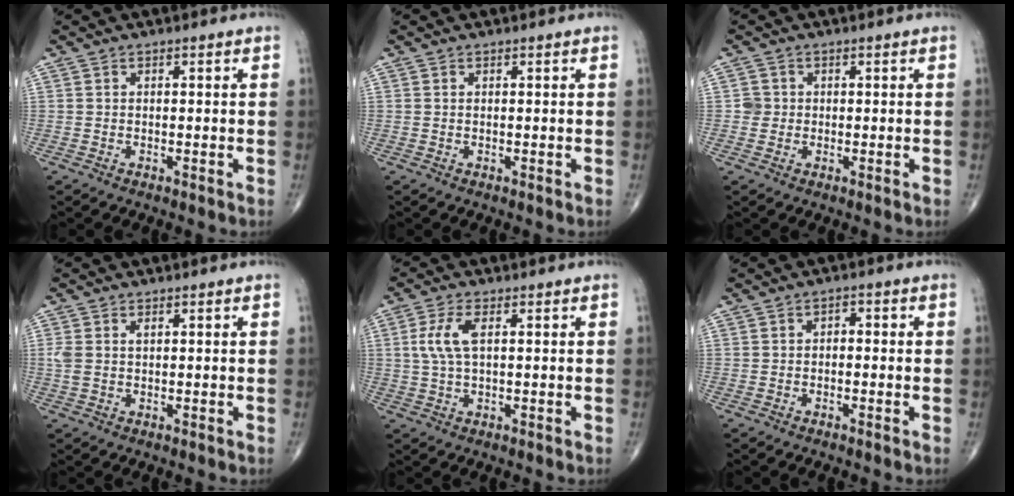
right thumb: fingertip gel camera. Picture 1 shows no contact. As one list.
[{"total": 0.0}, {"total": 1.8, "force": [0.0, 1.8, 0.2], "torque": [0.009, 0.005, -0.003]}, {"total": 2.7, "force": [0.6, 1.5, 2.1], "torque": [-0.066, 0.011, 0.017]}, {"total": 5.5, "force": [1.2, 2.2, 4.9], "torque": [-0.119, 0.006, 0.023]}, {"total": 1.4, "force": [-0.2, 1.0, 1.0], "torque": [-0.006, 0.009, -0.009]}]